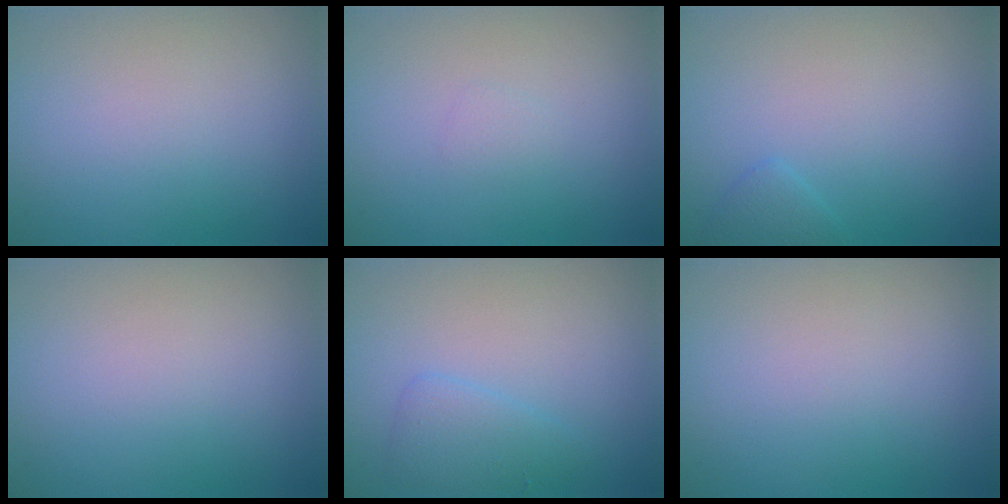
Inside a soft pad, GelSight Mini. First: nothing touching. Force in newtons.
{"total": 0.6, "press": 0.6, "slide": 0.0}
{"total": 1.1, "press": 1.1, "slide": 0.1}
{"total": 0.0}
{"total": 1.9, "press": 1.9, "slide": 0.0}
{"total": 0.0}